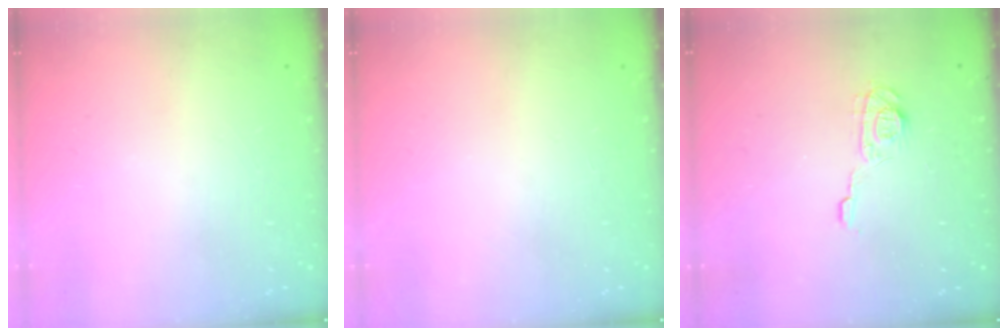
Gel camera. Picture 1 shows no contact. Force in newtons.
{"total": 0.0}
{"total": 5.4, "press": 5.4, "slide": 0.6}